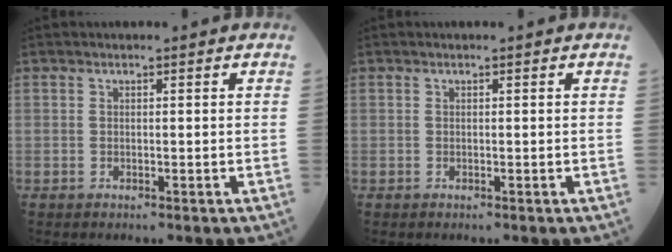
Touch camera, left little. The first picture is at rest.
{"total": 0.0}